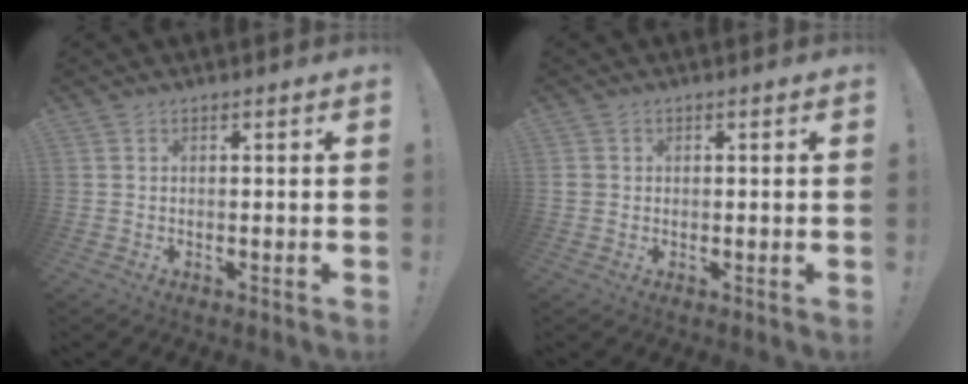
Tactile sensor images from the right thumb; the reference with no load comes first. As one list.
[{"total": 1.3, "force": [0.1, 1.2, 0.4], "torque": [-0.007, 0.003, 0.003]}]